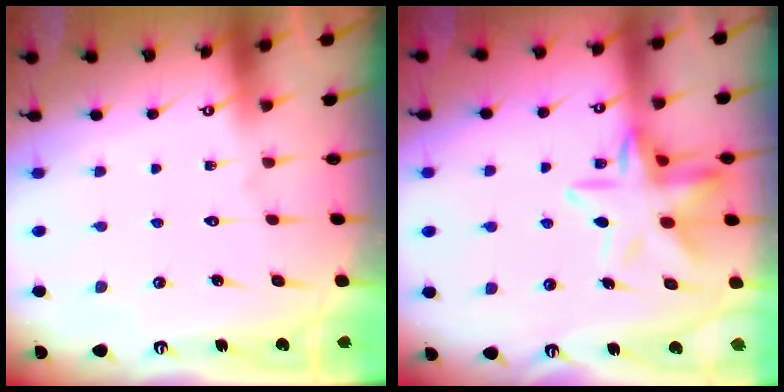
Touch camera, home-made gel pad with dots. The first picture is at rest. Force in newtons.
{"total": 13.4, "press": 13.4, "slide": 1.0}